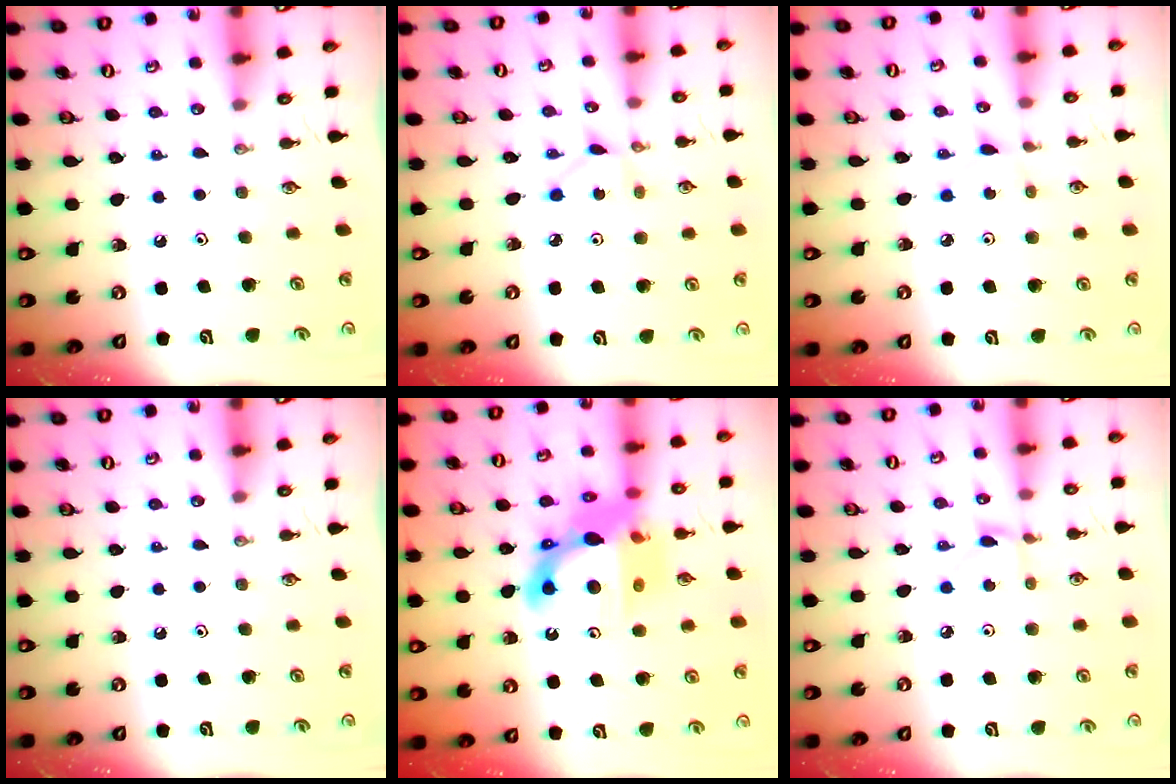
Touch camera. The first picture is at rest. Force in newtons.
{"total": 2.3, "press": 2.3, "slide": 0.2}
{"total": 2.8, "press": 2.8, "slide": 0.4}
{"total": 0.0}
{"total": 16.1, "press": 16.0, "slide": 1.4}
{"total": 2.8, "press": 2.8, "slide": 0.3}